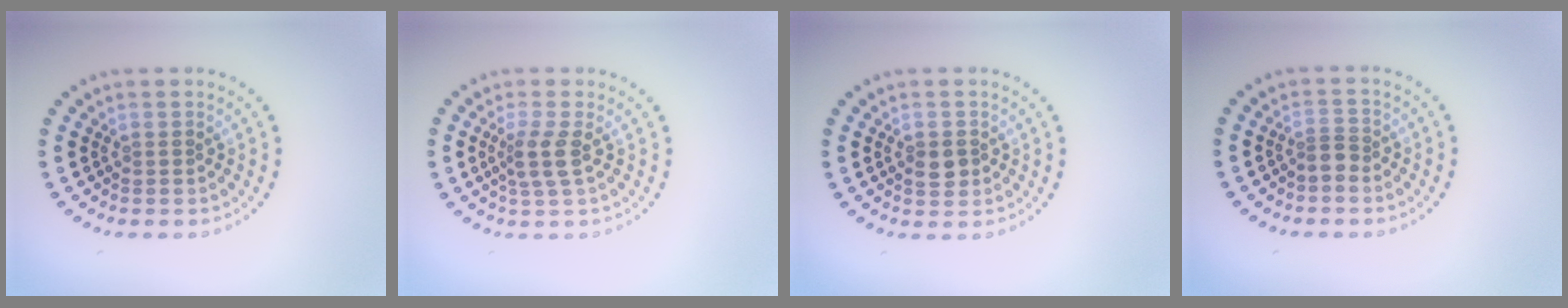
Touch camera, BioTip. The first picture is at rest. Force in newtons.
{"total": 2.1, "press": 1.7, "slide": 1.2}
{"total": 1.7, "press": 1.7, "slide": 0.2}
{"total": 1.2, "press": 0.8, "slide": 0.9}